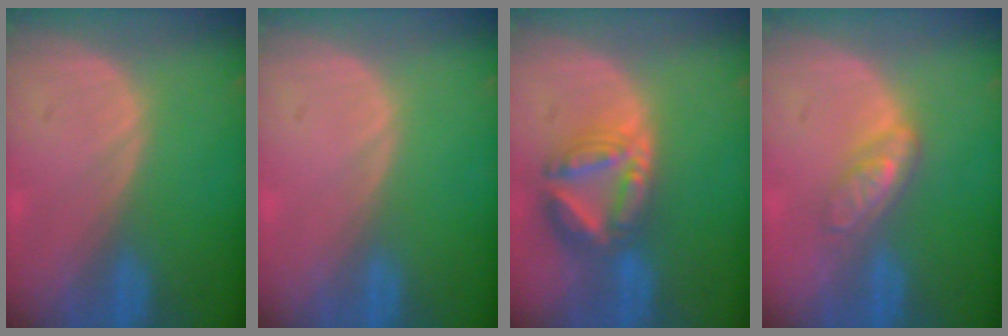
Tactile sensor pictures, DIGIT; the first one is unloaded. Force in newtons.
{"total": 0.0}
{"total": 8.3, "press": 7.1, "slide": 4.2}
{"total": 4.5, "press": 4.0, "slide": 2.0}